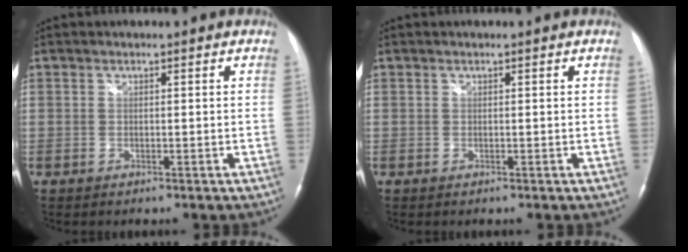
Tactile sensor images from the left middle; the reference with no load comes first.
{"total": 0.0}